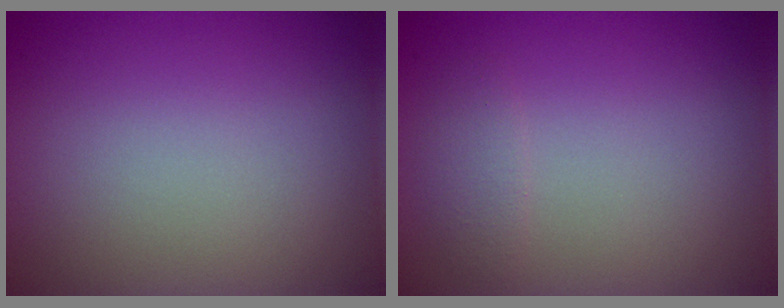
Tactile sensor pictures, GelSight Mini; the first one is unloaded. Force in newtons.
{"total": 1.1, "press": 1.1, "slide": 0.0}